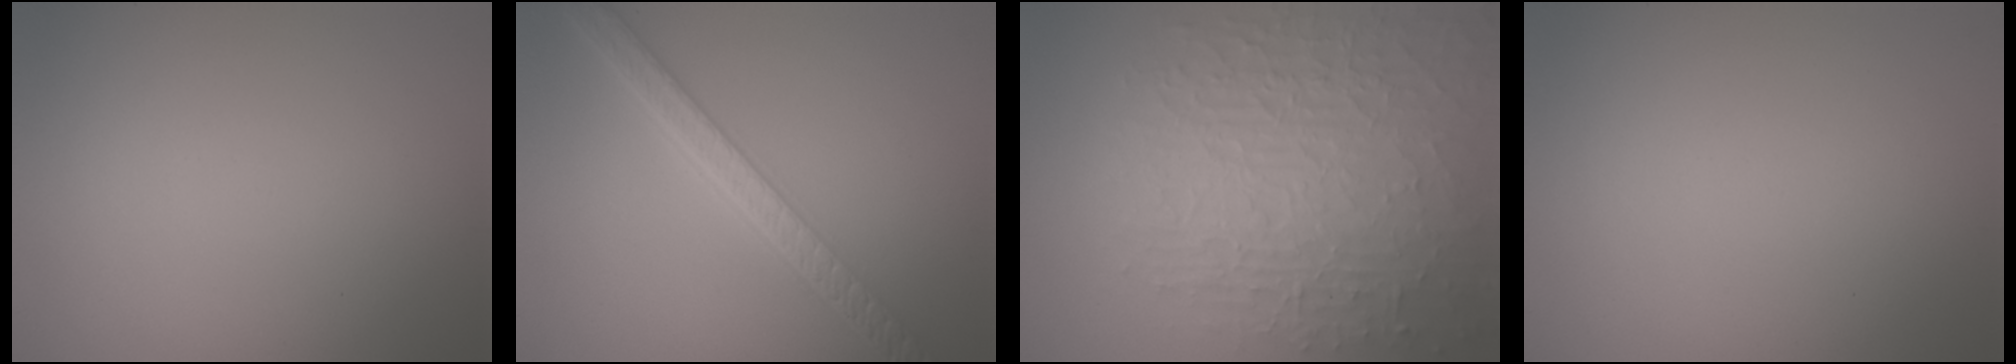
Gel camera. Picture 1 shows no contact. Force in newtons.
{"total": 5.1, "press": 4.2, "slide": 2.9}
{"total": 8.9, "press": 6.2, "slide": 6.3}
{"total": 0.0}